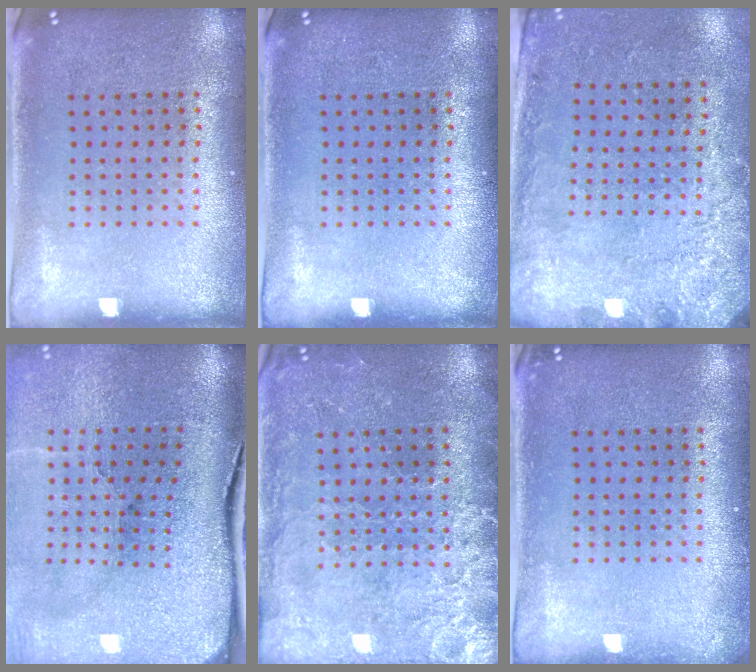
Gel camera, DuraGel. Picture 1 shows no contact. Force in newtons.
{"total": 0.0}
{"total": 2.7, "press": 2.0, "slide": 1.9}
{"total": 5.1, "press": 4.0, "slide": 3.1}
{"total": 3.3, "press": 3.1, "slide": 0.9}
{"total": 0.6, "press": 0.6, "slide": 0.1}